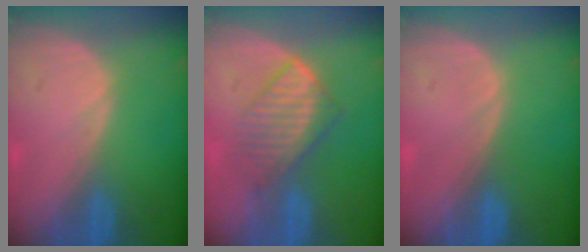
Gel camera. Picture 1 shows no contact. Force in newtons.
{"total": 6.0, "press": 5.9, "slide": 1.1}
{"total": 0.0}